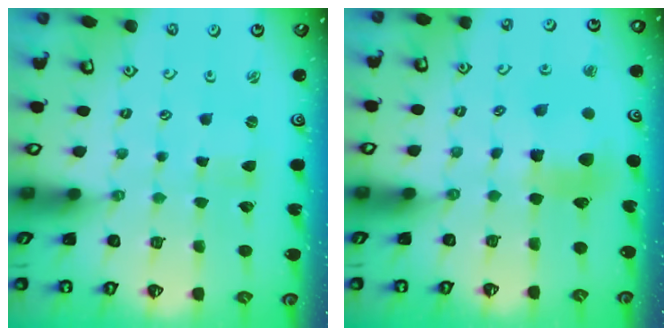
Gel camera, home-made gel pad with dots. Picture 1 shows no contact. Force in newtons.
{"total": 9.5, "press": 9.4, "slide": 1.1}